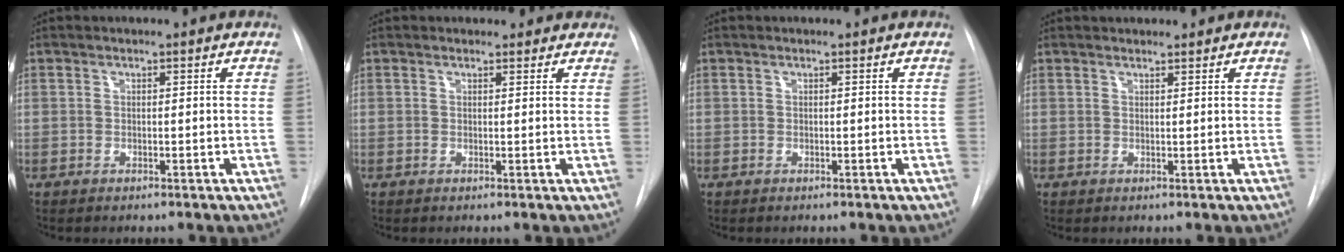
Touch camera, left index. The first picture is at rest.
{"total": 2.9, "force": [2.4, 1.5, 0.2], "torque": [0.009, -0.002, 0.013]}
{"total": 0.0}
{"total": 1.9, "force": [1.7, 0.5, 0.6], "torque": [-0.006, 0.013, 0.025]}